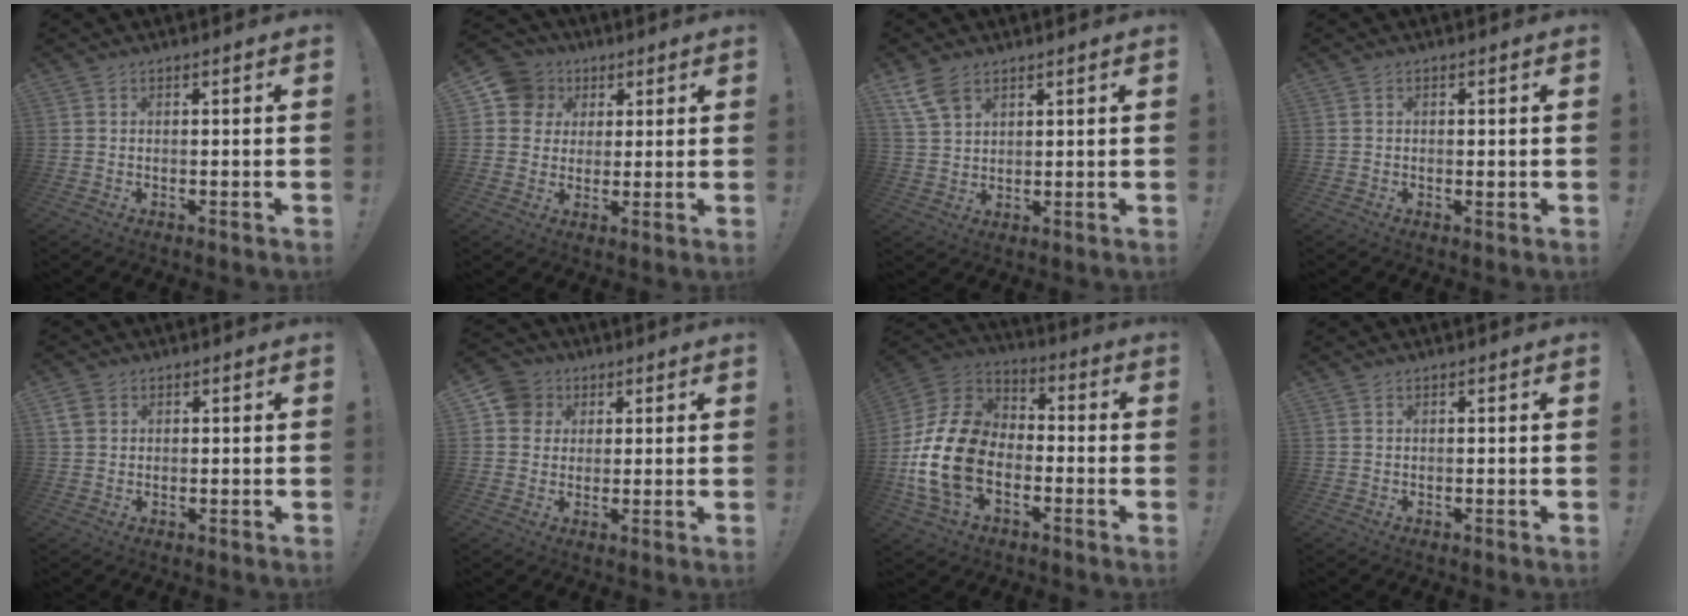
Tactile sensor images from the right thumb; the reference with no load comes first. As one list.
[{"total": 10.3, "force": [3.5, 9.2, 2.8], "torque": [-0.032, -0.013, 0.072]}, {"total": 7.2, "force": [4.5, 4.0, 4.0], "torque": [-0.079, -0.018, 0.087]}, {"total": 0.8, "force": [-0.2, 0.5, 0.6], "torque": [-0.011, 0.002, -0.003]}, {"total": 3.6, "force": [1.8, 2.8, 1.3], "torque": [-0.020, 0.002, 0.036]}, {"total": 7.5, "force": [2.3, 6.9, 1.9], "torque": [-0.027, -0.004, 0.049]}, {"total": 18.6, "force": [-4.7, 12.9, 12.5], "torque": [-0.242, 0.033, -0.075]}, {"total": 0.0}]